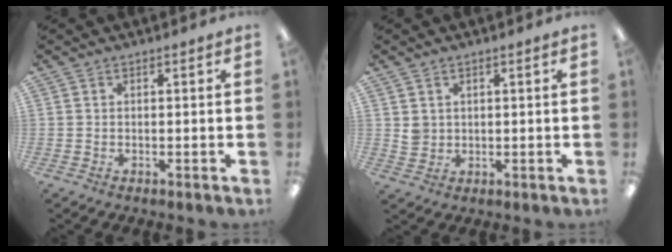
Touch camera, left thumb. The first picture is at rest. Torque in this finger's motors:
{"motor_torque": [0.02, 0.13, 0.38, -0.52, 0.00]}